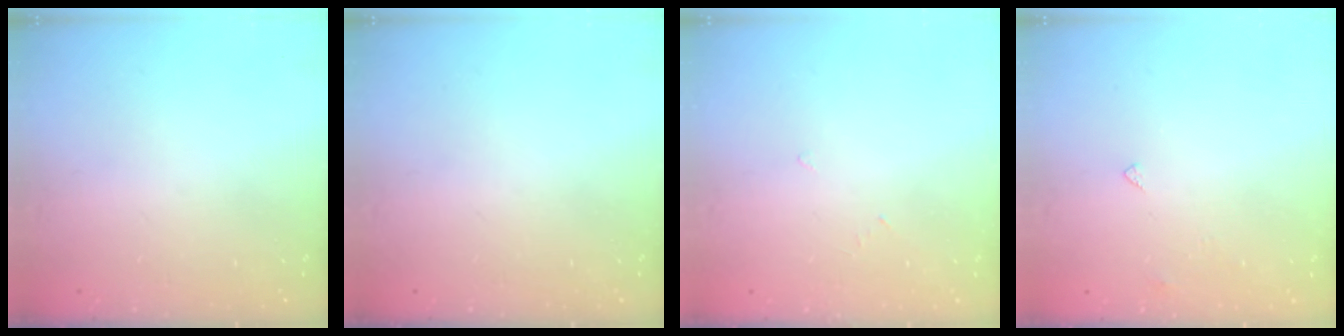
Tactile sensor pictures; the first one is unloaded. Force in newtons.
{"total": 0.0}
{"total": 2.6, "press": 2.6, "slide": 0.3}
{"total": 2.4, "press": 2.4, "slide": 0.4}